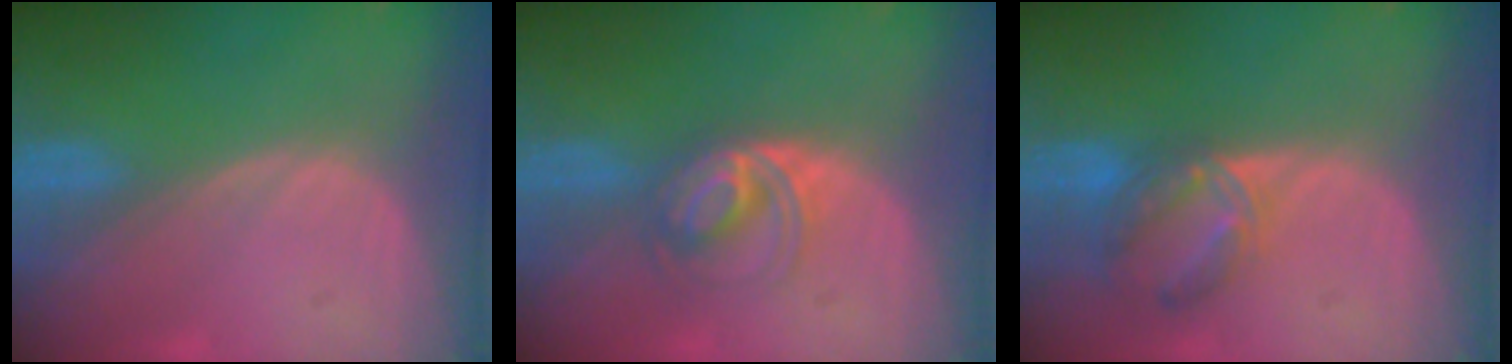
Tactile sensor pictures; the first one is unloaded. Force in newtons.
{"total": 5.6, "press": 5.3, "slide": 1.7}
{"total": 6.8, "press": 6.0, "slide": 3.2}